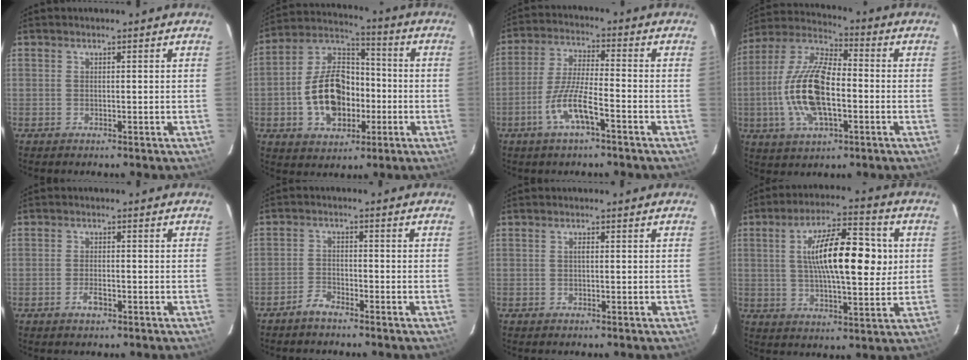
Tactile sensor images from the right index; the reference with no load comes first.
{"total": 15.2, "force": [-3.7, 9.8, 11.0], "torque": [-0.221, 0.025, -0.053]}
{"total": 8.7, "force": [-4.6, 1.3, 7.3], "torque": [-0.153, -0.003, -0.089]}
{"total": 16.6, "force": [-3.0, 7.0, 14.8], "torque": [-0.307, 0.004, -0.061]}
{"total": 2.5, "force": [-1.4, 1.0, 1.8], "torque": [-0.039, 0.000, -0.025]}
{"total": 2.9, "force": [-2.7, 0.8, 0.9], "torque": [-0.031, 0.005, -0.053]}
{"total": 0.6, "force": [0.0, 0.2, 0.6], "torque": [-0.009, 0.004, -0.002]}
{"total": 15.8, "force": [2.5, 5.0, 14.8], "torque": [-0.250, 0.019, 0.039]}